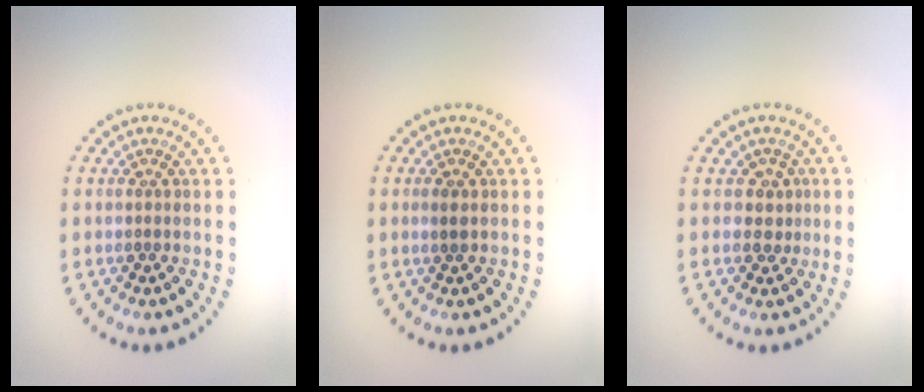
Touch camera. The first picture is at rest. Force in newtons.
{"total": 0.8, "press": 0.7, "slide": 0.3}
{"total": 1.8, "press": 1.4, "slide": 1.2}